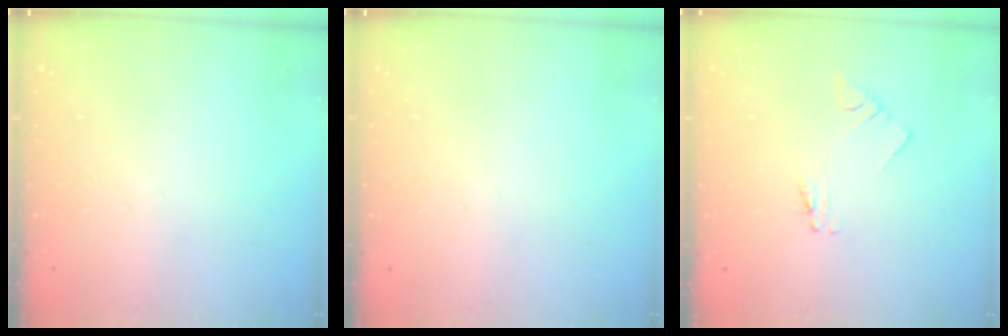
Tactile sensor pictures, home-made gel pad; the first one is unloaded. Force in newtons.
{"total": 0.0}
{"total": 1.1, "press": 1.1, "slide": 0.0}